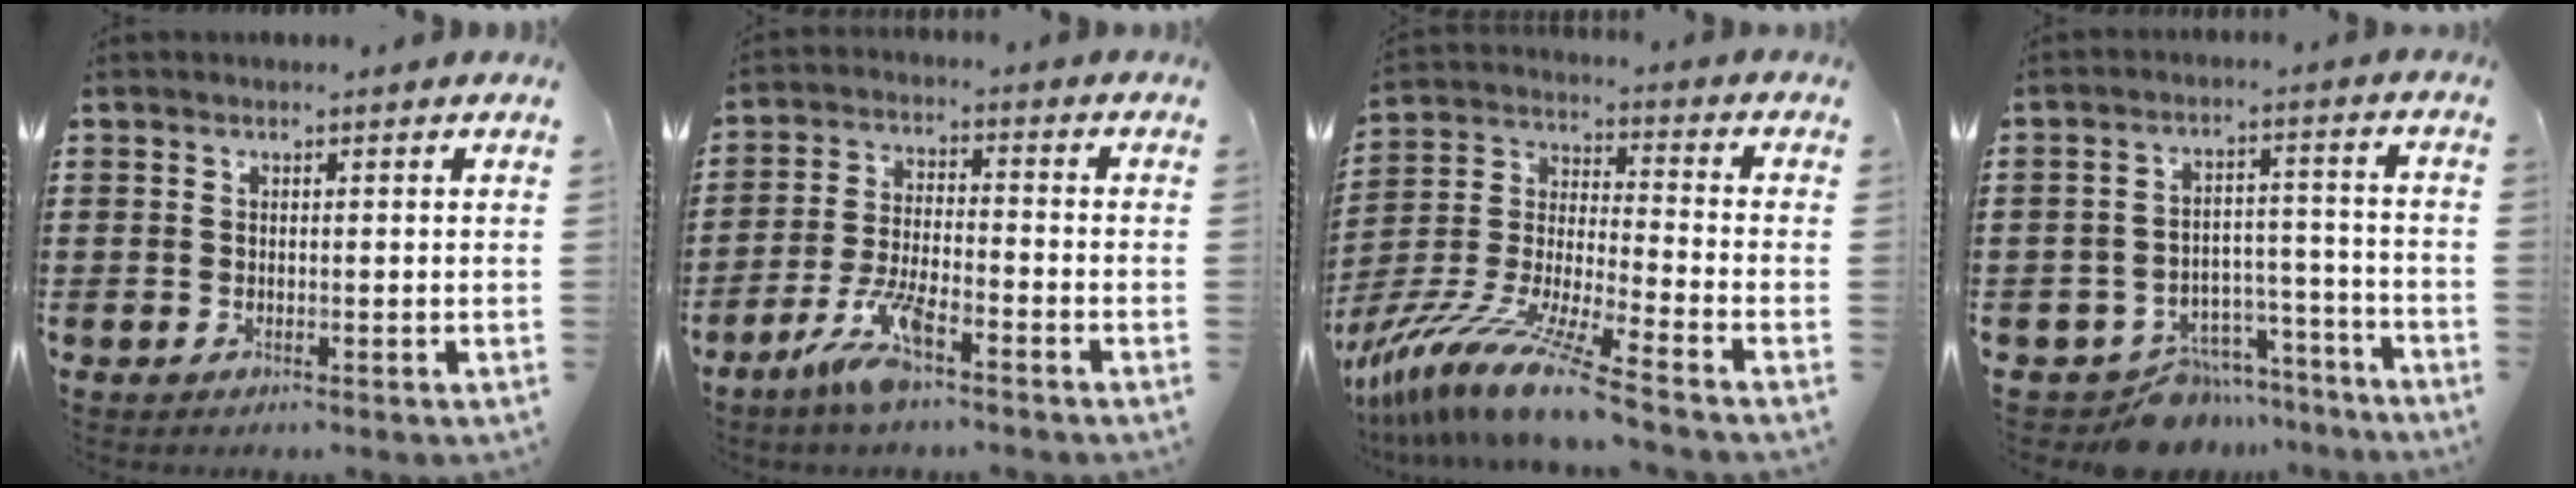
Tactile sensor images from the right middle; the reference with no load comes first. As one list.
[{"total": 7.8, "force": [-5.1, 1.8, 5.6], "torque": [-0.121, -0.003, -0.096]}, {"total": 12.6, "force": [-10.7, -0.4, 6.6], "torque": [-0.141, -0.001, -0.215]}, {"total": 8.0, "force": [-7.3, 3.0, 1.3], "torque": [-0.010, 0.041, -0.136]}]